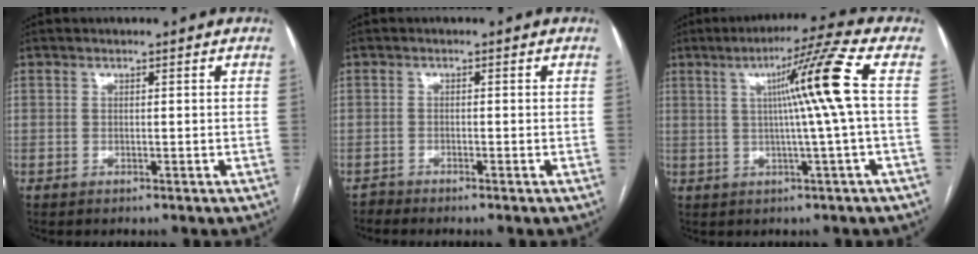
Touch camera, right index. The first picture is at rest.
{"total": 1.1, "force": [-1.1, -0.3, 0.0], "torque": [0.003, -0.004, -0.021]}
{"total": 10.2, "force": [1.4, -2.5, 9.7], "torque": [-0.152, 0.012, 0.028]}